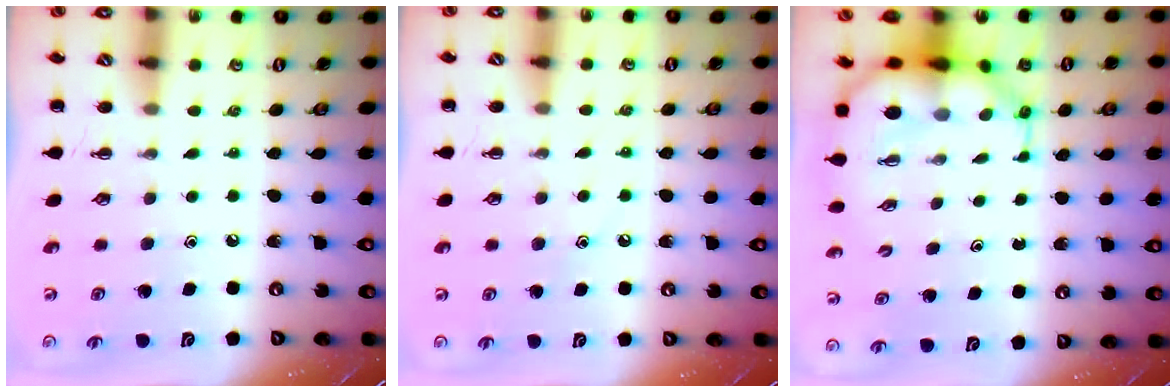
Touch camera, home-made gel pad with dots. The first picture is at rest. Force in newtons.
{"total": 7.4, "press": 7.2, "slide": 1.7}
{"total": 7.9, "press": 7.5, "slide": 2.5}